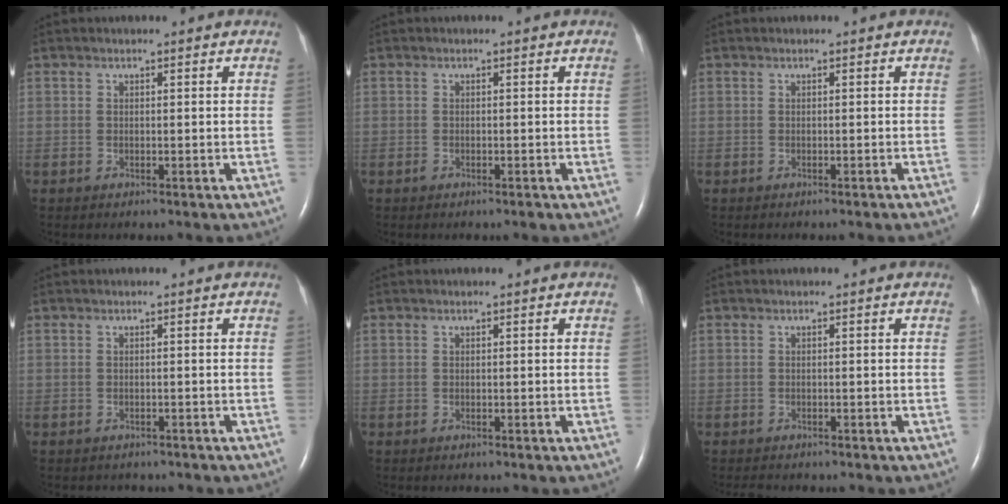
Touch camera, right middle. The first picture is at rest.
{"total": 0.7, "force": [-0.6, 0.2, 0.4], "torque": [-0.007, -0.001, -0.007]}
{"total": 1.4, "force": [-1.2, -0.3, 0.6], "torque": [-0.003, 0.005, -0.014]}
{"total": 2.0, "force": [-1.8, 0.7, 0.3], "torque": [-0.011, -0.003, -0.019]}
{"total": 0.0}
{"total": 1.4, "force": [-1.3, 0.3, 0.4], "torque": [-0.012, -0.005, -0.015]}